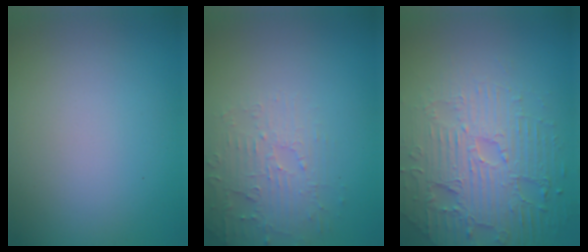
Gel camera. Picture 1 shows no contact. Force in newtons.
{"total": 3.2, "press": 3.1, "slide": 0.7}
{"total": 6.2, "press": 5.0, "slide": 3.7}